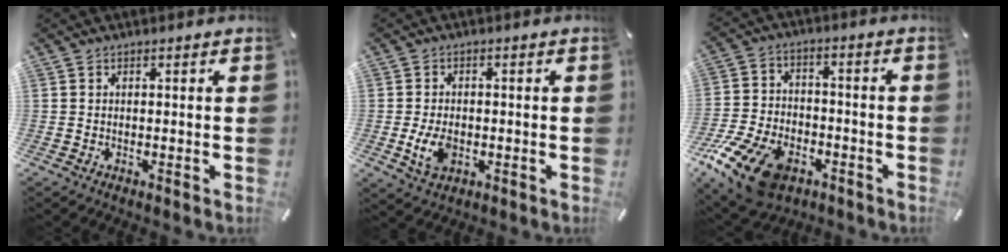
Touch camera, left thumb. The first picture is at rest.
{"total": 6.2, "force": [-1.3, 4.3, 4.3], "torque": [-0.091, -0.003, -0.026]}
{"total": 15.5, "force": [-8.9, 9.2, 8.8], "torque": [-0.166, 0.061, -0.150]}